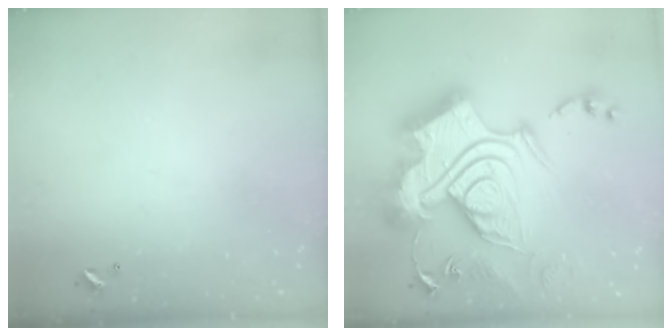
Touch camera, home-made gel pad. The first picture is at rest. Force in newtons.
{"total": 1.1, "press": 1.1, "slide": 0.0}